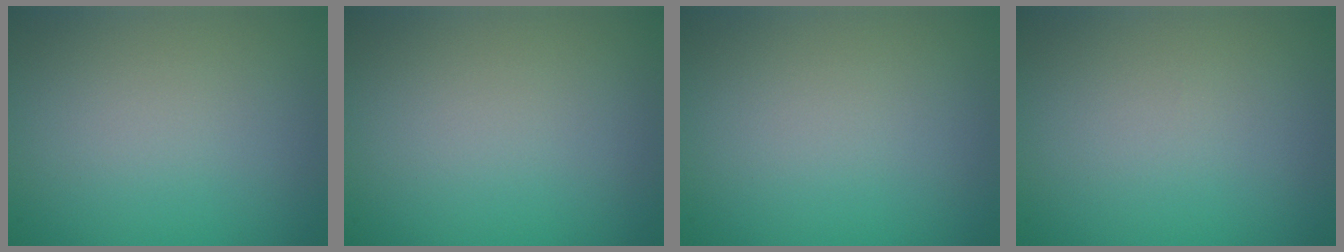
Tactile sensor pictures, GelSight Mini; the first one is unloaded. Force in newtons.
{"total": 0.0}
{"total": 0.0}
{"total": 0.0}